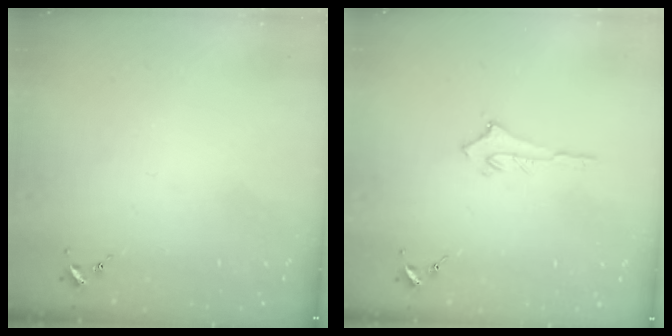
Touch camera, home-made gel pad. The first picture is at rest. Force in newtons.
{"total": 2.6, "press": 2.6, "slide": 0.4}